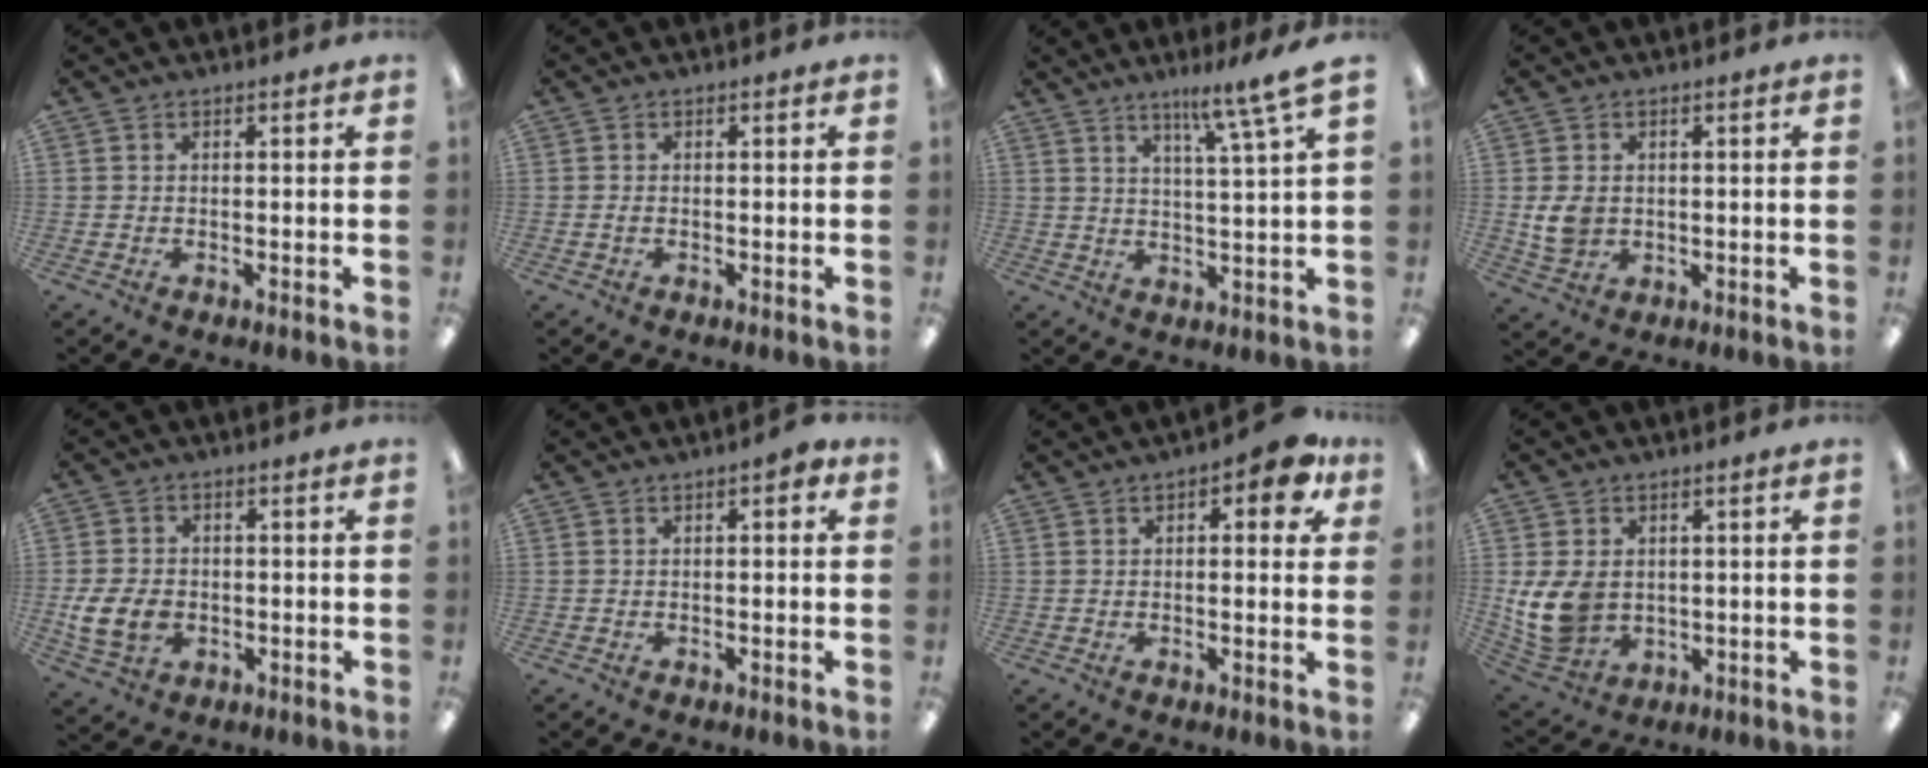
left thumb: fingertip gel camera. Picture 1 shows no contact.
{"total": 0.7, "force": [-0.3, 0.5, 0.4], "torque": [-0.009, 0.001, -0.005]}
{"total": 8.9, "force": [6.8, -0.3, 5.8], "torque": [-0.089, -0.044, 0.107]}
{"total": 5.3, "force": [0.1, 4.4, 2.9], "torque": [-0.061, 0.000, 0.002]}
{"total": 8.2, "force": [-1.7, 6.2, 5.1], "torque": [-0.117, 0.001, -0.030]}
{"total": 2.0, "force": [0.4, 1.0, 1.7], "torque": [-0.028, 0.003, 0.005]}
{"total": 7.4, "force": [3.1, 3.5, 5.8], "torque": [-0.074, -0.002, 0.050]}
{"total": 10.4, "force": [0.2, 8.2, 6.4], "torque": [-0.160, -0.001, 0.007]}